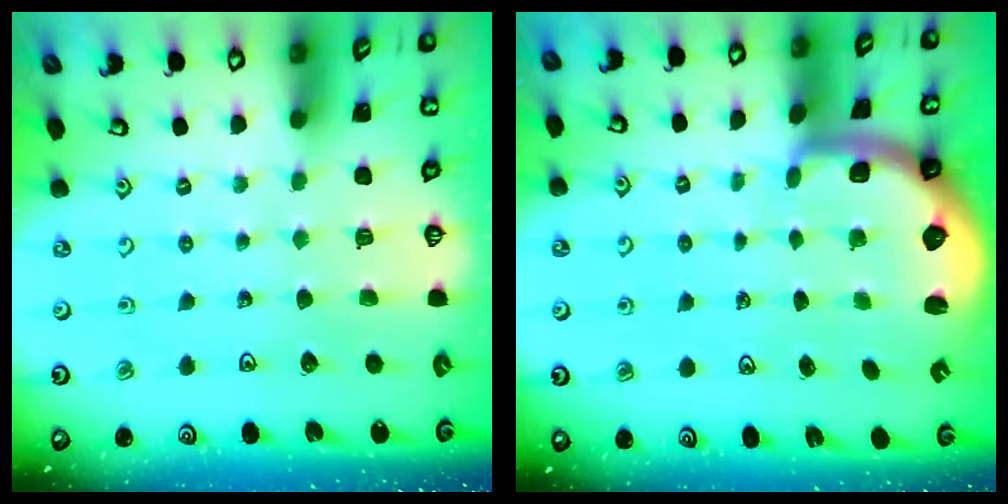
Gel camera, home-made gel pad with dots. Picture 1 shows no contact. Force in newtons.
{"total": 1.7, "press": 1.7, "slide": 0.4}